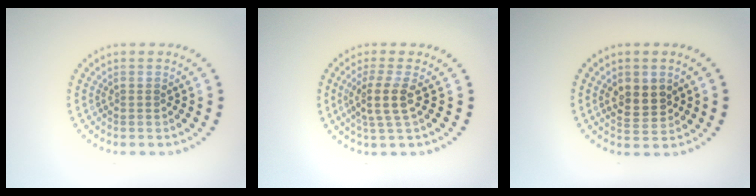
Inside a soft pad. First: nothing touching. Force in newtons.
{"total": 2.8, "press": 2.3, "slide": 1.6}
{"total": 3.0, "press": 2.9, "slide": 0.7}